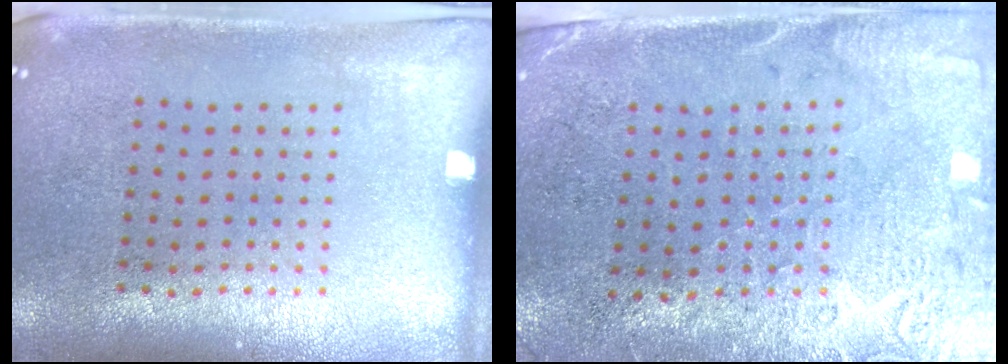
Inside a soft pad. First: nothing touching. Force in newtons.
{"total": 2.7, "press": 2.4, "slide": 1.2}